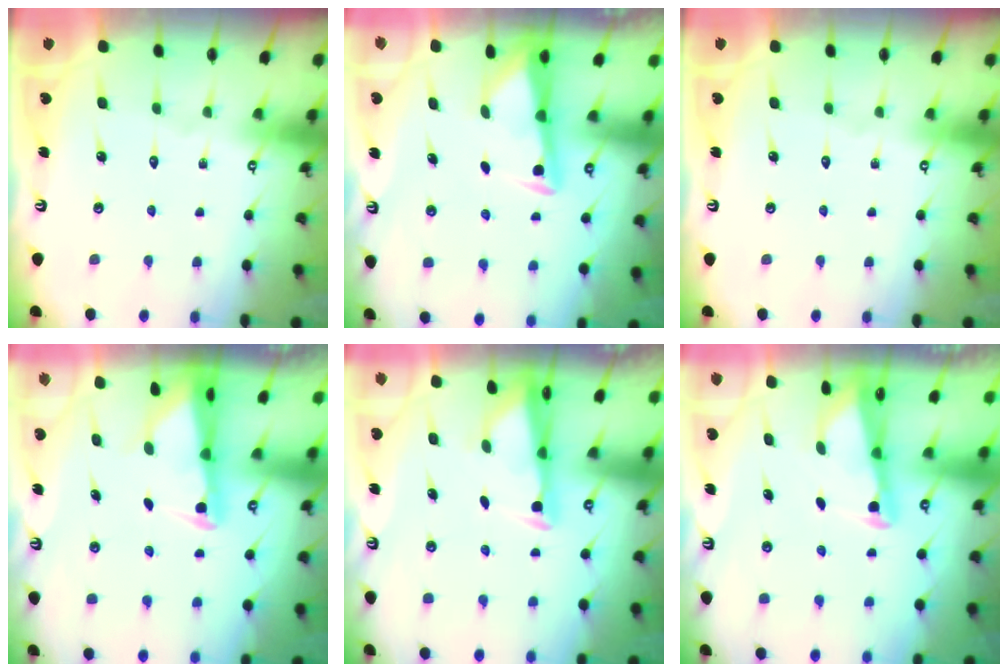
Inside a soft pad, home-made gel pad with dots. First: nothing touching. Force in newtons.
{"total": 3.1, "press": 3.1, "slide": 0.3}
{"total": 0.0}
{"total": 2.4, "press": 2.4, "slide": 0.5}
{"total": 2.7, "press": 2.6, "slide": 0.8}
{"total": 2.4, "press": 2.4, "slide": 0.2}